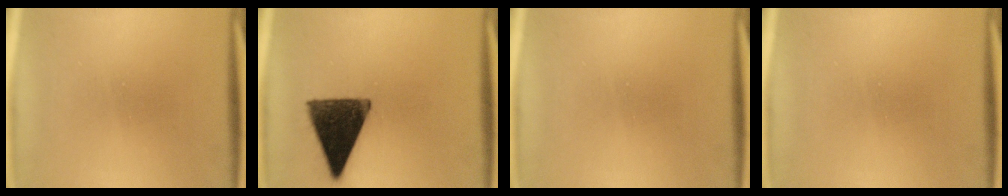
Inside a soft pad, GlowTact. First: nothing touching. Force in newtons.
{"total": 13.7}
{"total": 0.0}
{"total": 0.0}